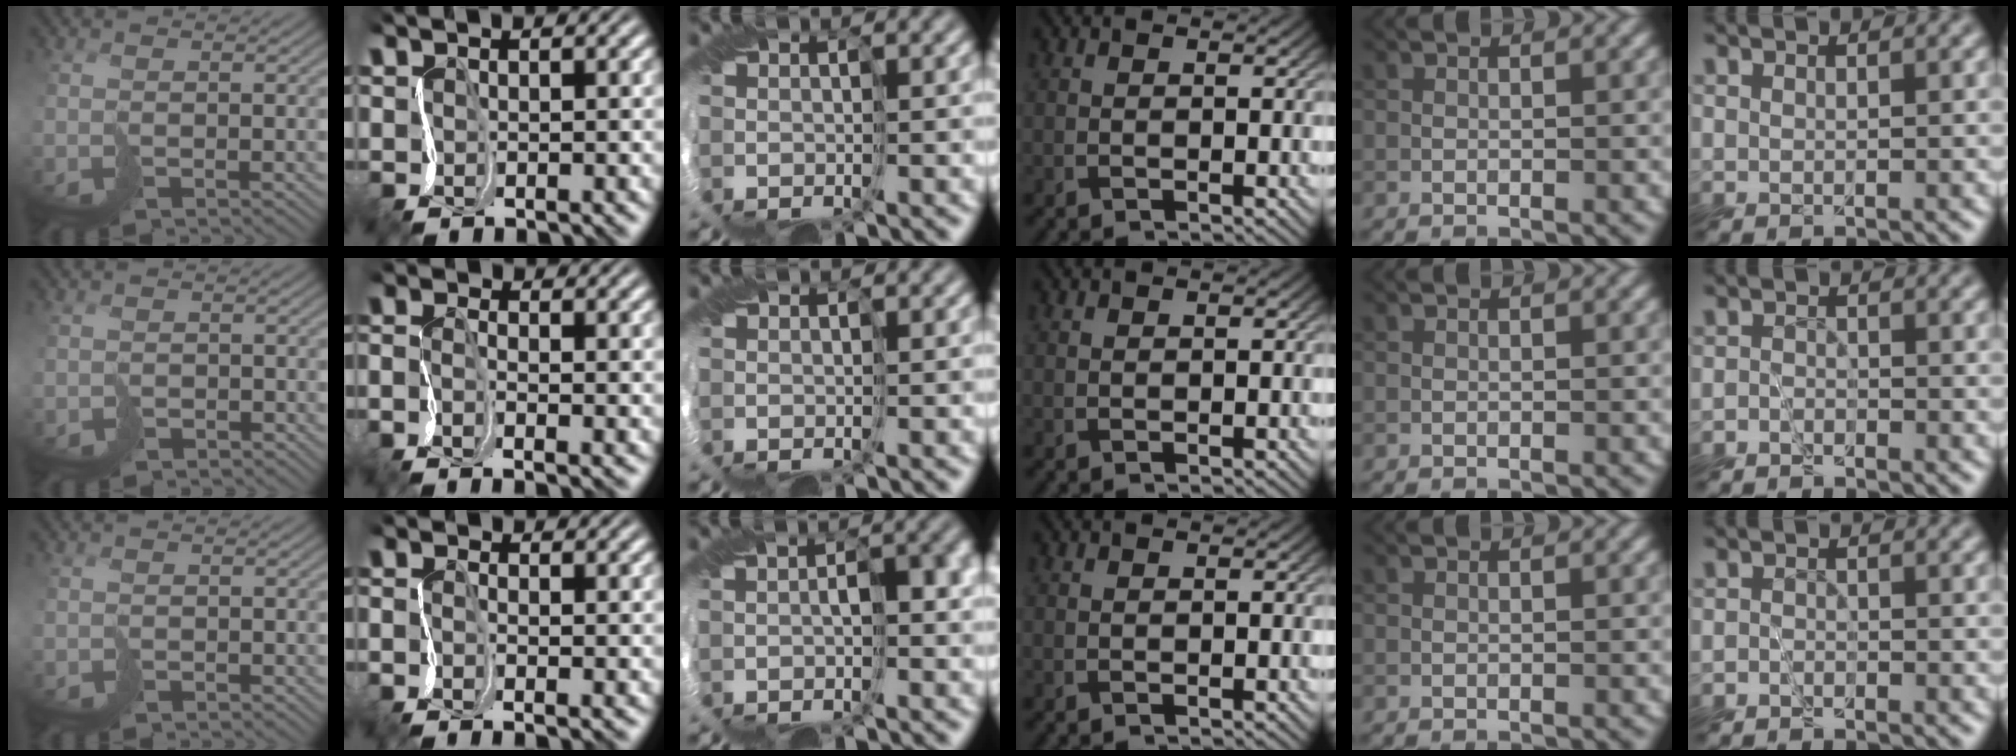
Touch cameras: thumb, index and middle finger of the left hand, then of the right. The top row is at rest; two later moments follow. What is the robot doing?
{"motion": "cut", "object": "bubble wrap"}